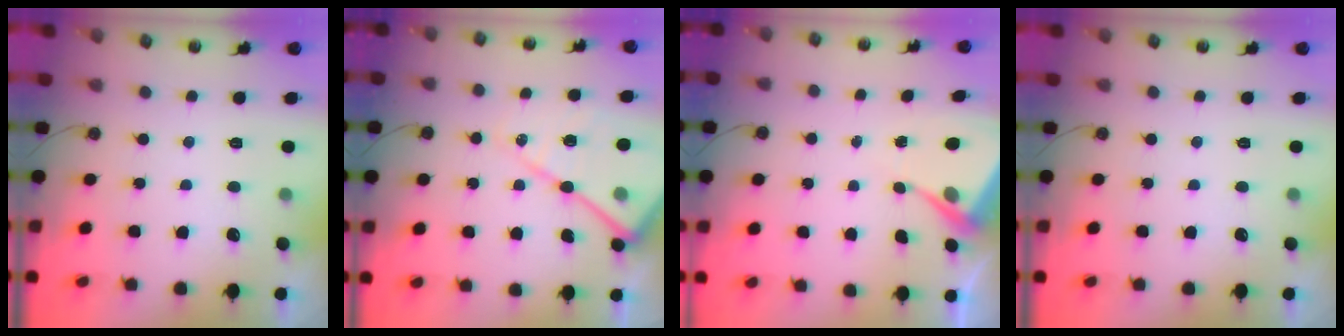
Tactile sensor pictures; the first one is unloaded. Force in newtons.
{"total": 16.7, "press": 16.7, "slide": 1.5}
{"total": 6.0, "press": 6.0, "slide": 0.2}
{"total": 0.0}